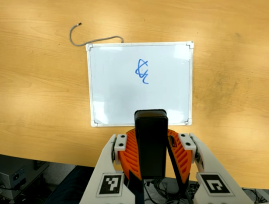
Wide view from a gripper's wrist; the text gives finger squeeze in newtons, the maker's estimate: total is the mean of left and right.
{"total": 9.3, "left": 9.2, "right": 9.4}